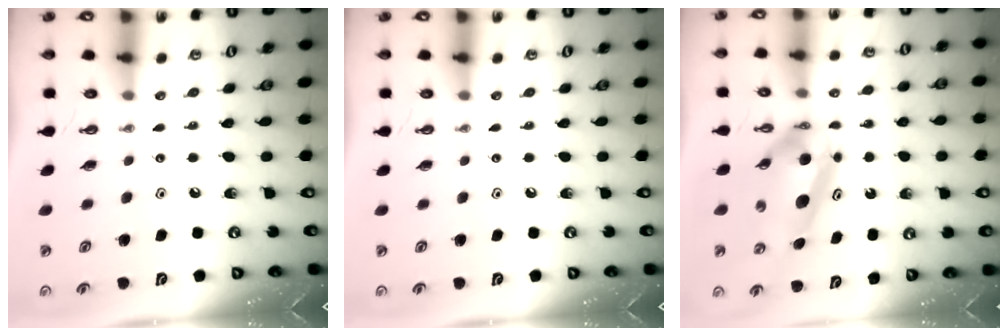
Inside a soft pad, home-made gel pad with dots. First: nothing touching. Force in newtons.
{"total": 0.0}
{"total": 7.2, "press": 7.1, "slide": 0.9}